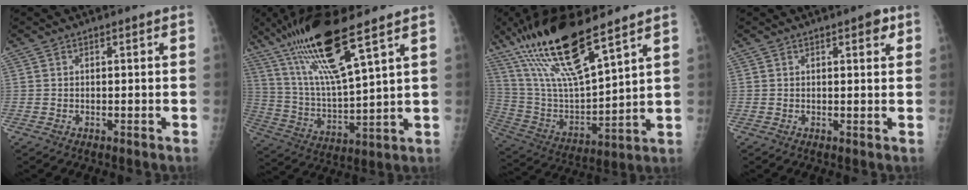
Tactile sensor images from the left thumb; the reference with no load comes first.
{"total": 17.5, "force": [11.0, 2.1, 13.4], "torque": [-0.259, -0.047, 0.217]}
{"total": 21.6, "force": [14.4, 4.7, 15.3], "torque": [-0.282, -0.057, 0.277]}
{"total": 2.6, "force": [1.4, 0.9, 2.0], "torque": [-0.018, -0.003, 0.015]}